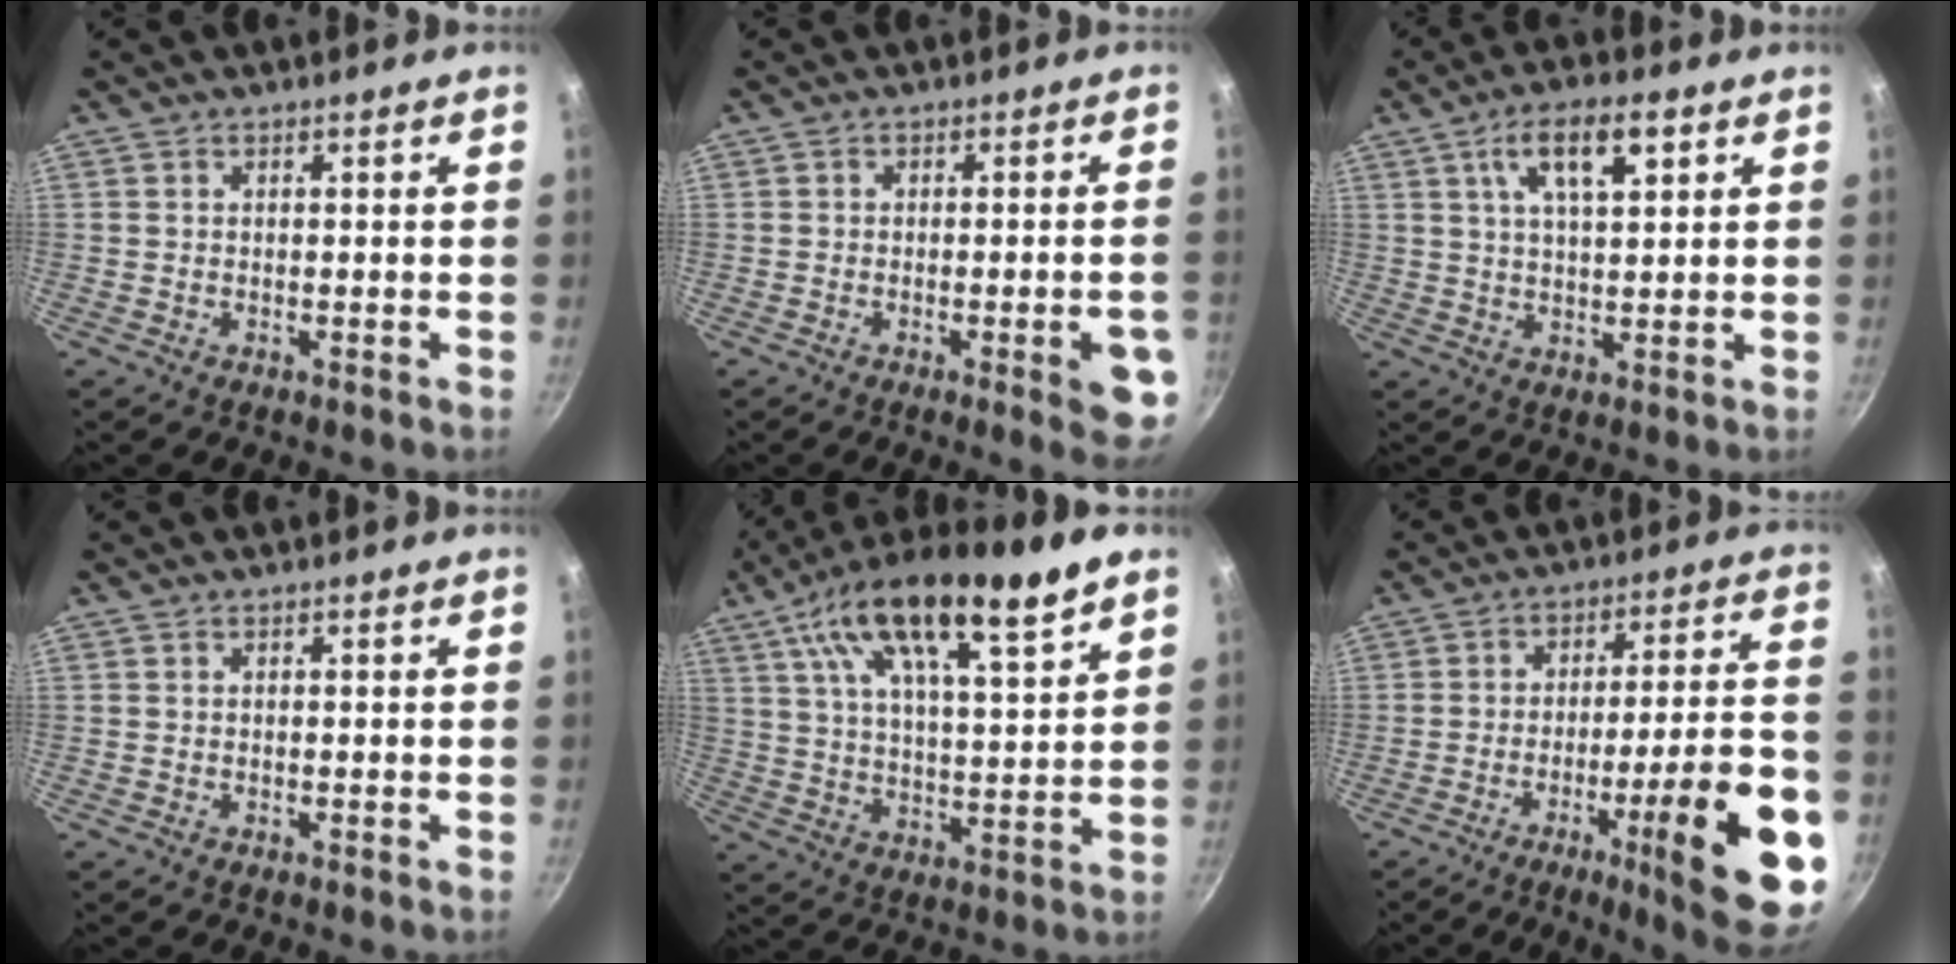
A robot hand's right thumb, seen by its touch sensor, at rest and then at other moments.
{"total": 7.3, "force": [-2.5, 1.9, 6.6], "torque": [-0.059, 0.009, -0.029]}
{"total": 9.5, "force": [4.1, 3.8, 7.7], "torque": [-0.119, -0.005, 0.070]}
{"total": 0.0}
{"total": 18.4, "force": [11.4, 4.3, 13.8], "torque": [-0.217, -0.033, 0.194]}
{"total": 21.3, "force": [-8.2, 3.9, 19.3], "torque": [-0.242, 0.033, -0.115]}